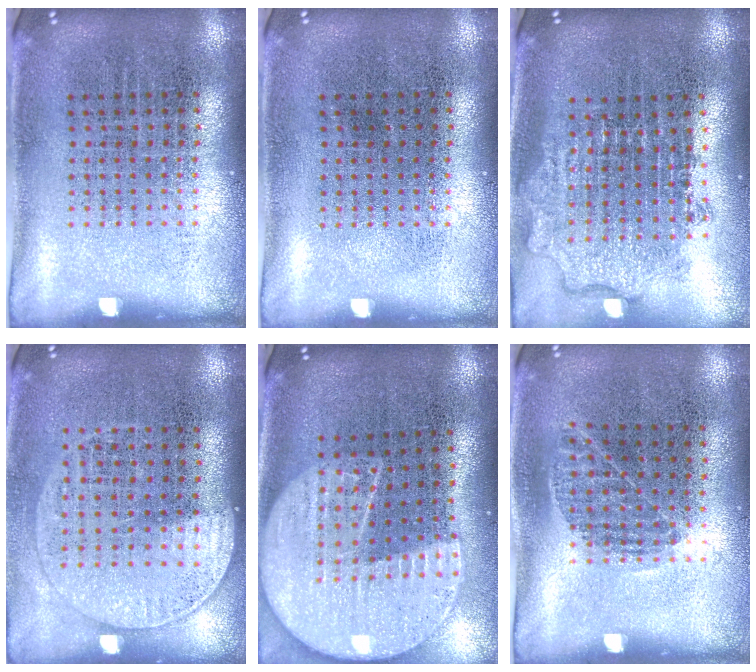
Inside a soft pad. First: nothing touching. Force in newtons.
{"total": 0.0}
{"total": 1.9, "press": 1.5, "slide": 1.2}
{"total": 1.3, "press": 1.2, "slide": 0.5}
{"total": 2.3, "press": 2.0, "slide": 1.1}
{"total": 0.8, "press": 0.6, "slide": 0.5}